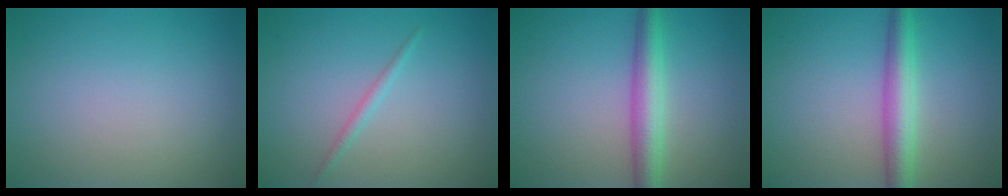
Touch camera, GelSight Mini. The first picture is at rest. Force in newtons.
{"total": 1.0, "press": 1.0, "slide": 0.0}
{"total": 4.0, "press": 4.0, "slide": 0.0}
{"total": 4.0, "press": 4.0, "slide": 0.0}